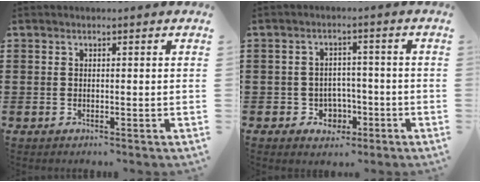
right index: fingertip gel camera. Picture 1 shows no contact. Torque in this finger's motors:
{"motor_torque": [0.60, -0.52, 0.22, 0.00]}